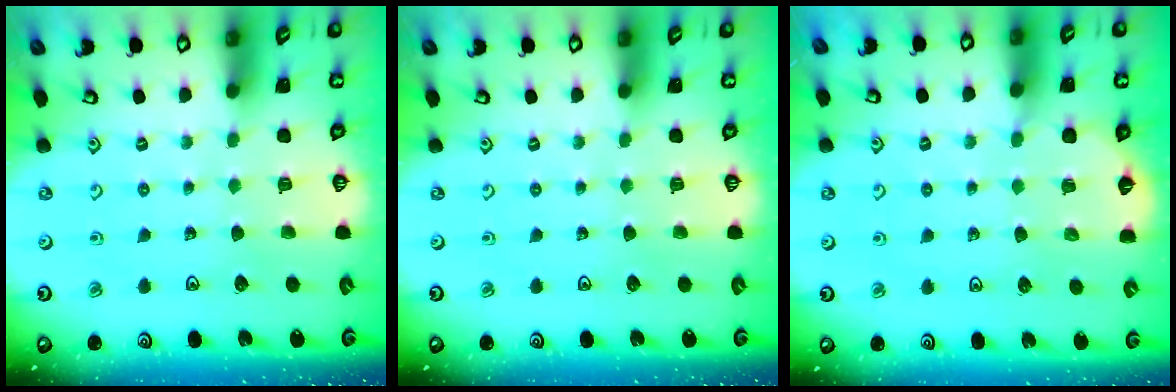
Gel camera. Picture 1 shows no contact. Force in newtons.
{"total": 0.0}
{"total": 3.9, "press": 3.3, "slide": 2.1}